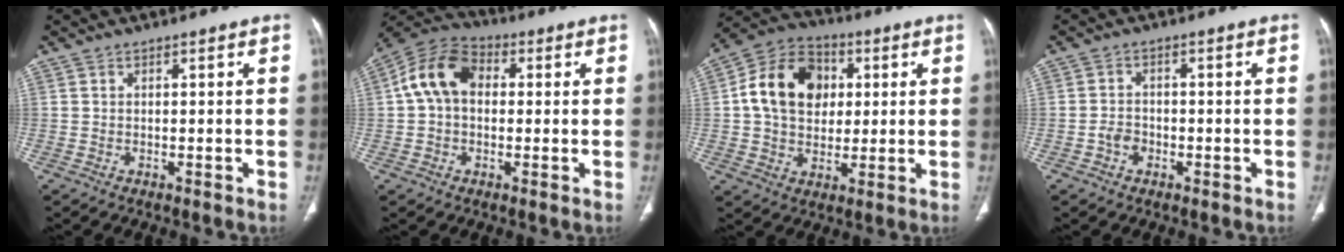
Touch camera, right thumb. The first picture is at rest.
{"total": 11.1, "force": [1.3, 7.9, 7.6], "torque": [-0.135, 0.031, 0.011]}
{"total": 15.2, "force": [2.6, 11.7, 9.5], "torque": [-0.140, 0.014, 0.037]}
{"total": 2.8, "force": [-1.1, 2.2, 1.4], "torque": [-0.014, 0.013, -0.022]}